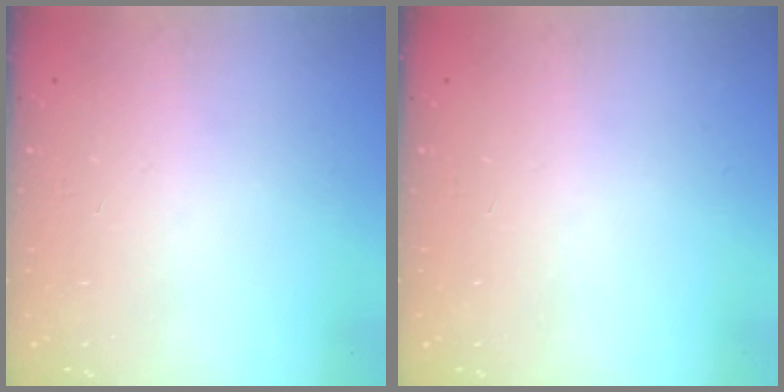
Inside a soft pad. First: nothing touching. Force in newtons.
{"total": 0.0}